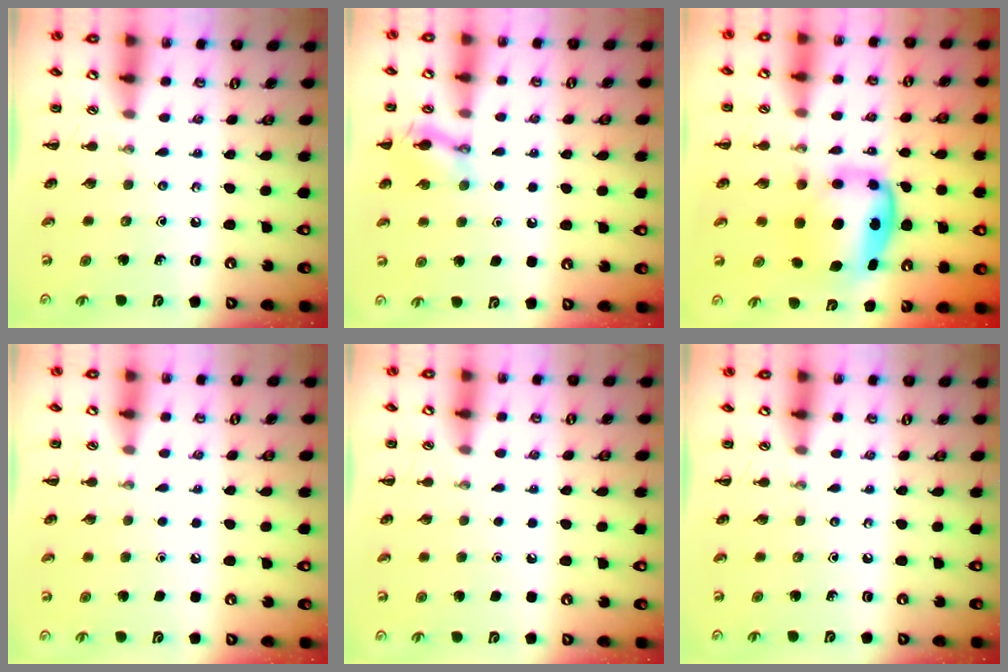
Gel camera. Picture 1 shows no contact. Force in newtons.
{"total": 1.6, "press": 1.6, "slide": 0.1}
{"total": 6.2, "press": 6.1, "slide": 1.2}
{"total": 1.8, "press": 1.8, "slide": 0.1}
{"total": 1.6, "press": 1.6, "slide": 0.1}
{"total": 0.0}